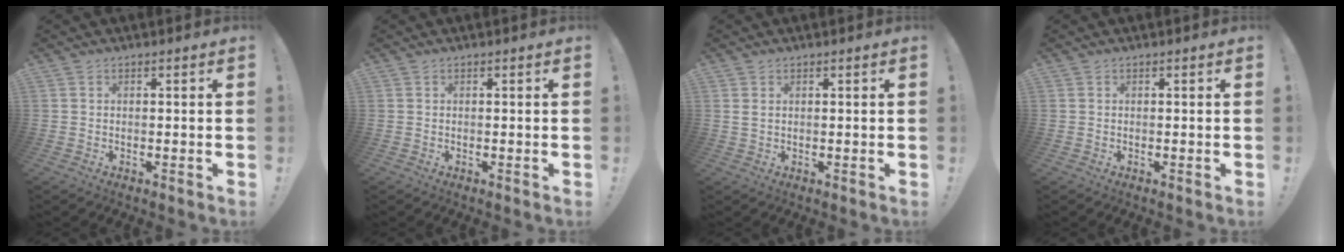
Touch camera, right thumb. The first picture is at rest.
{"total": 0.0}
{"total": 1.7, "force": [0.9, 0.9, 1.1], "torque": [-0.015, 0.001, 0.015]}
{"total": 0.0}